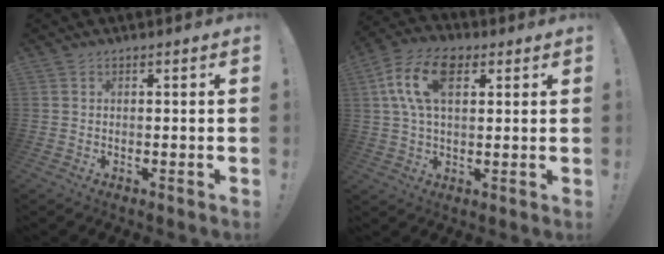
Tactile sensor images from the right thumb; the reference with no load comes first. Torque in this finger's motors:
{"motor_torque": [0.02, 0.73, 0.78, 0.86, 0.43]}